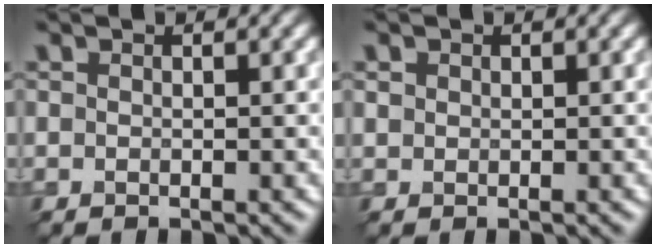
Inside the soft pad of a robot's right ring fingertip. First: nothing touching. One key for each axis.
{"total": 0.6, "fx": 0.3, "fy": 0.6, "fz": 0.1, "tx": -0.001, "ty": -0.002, "tz": 0.006}